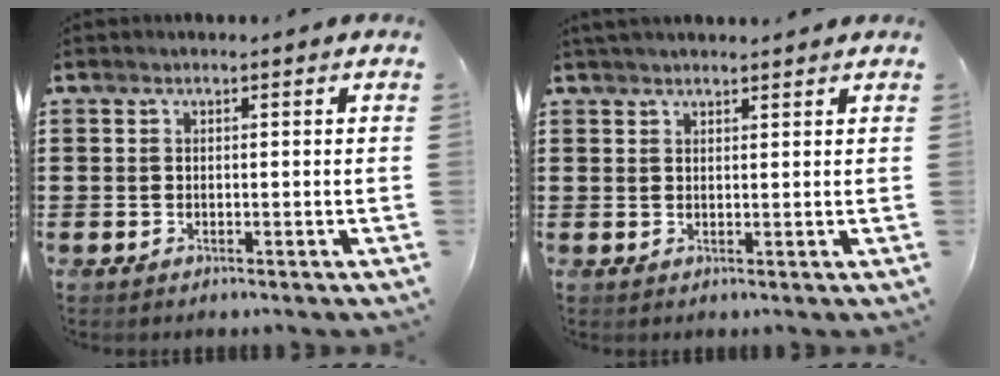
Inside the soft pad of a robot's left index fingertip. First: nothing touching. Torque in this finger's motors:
{"motor_torque": [-0.02, 0.01, 0.42, 0.08]}